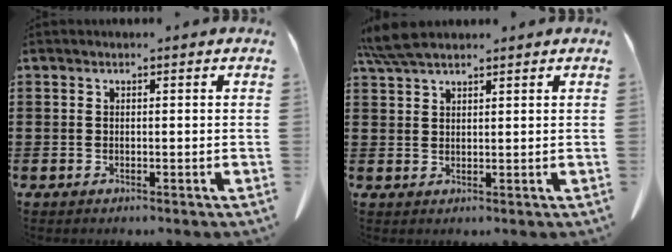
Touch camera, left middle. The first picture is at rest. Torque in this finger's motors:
{"motor_torque": [0.62, 0.41, 0.12, 0.05]}